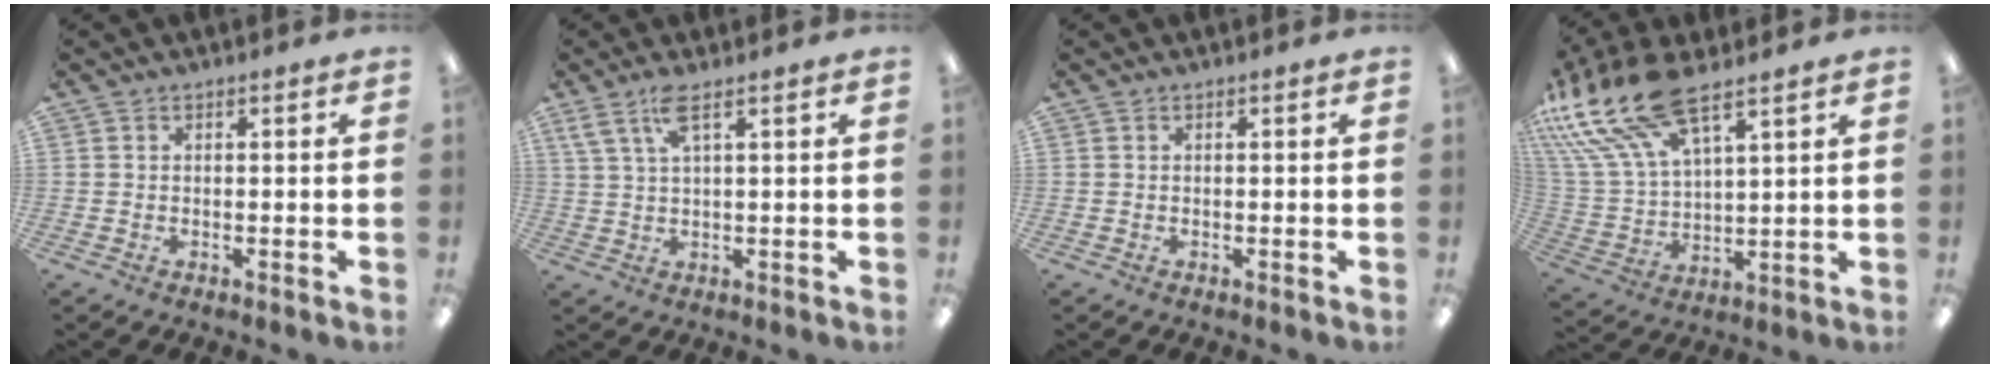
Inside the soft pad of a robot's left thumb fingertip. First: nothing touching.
{"total": 6.2, "force": [3.5, 1.5, 4.9], "torque": [-0.106, 0.001, 0.062]}
{"total": 0.0}
{"total": 19.1, "force": [13.3, 7.3, 11.5], "torque": [-0.267, -0.075, 0.236]}